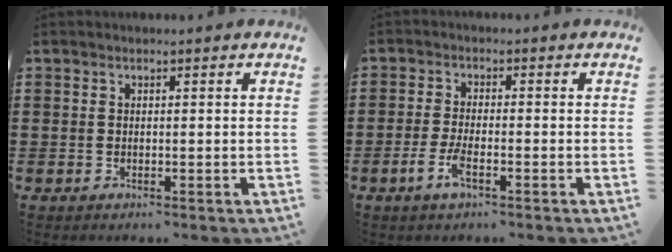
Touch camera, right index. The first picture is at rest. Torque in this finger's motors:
{"motor_torque": [0.52, 0.48, 0.37, 0.06]}